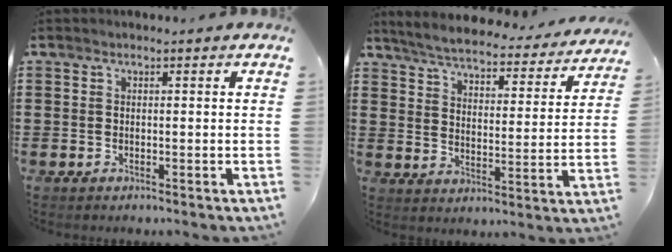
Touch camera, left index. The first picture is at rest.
{"total": 5.1, "force": [4.9, 0.1, 1.2], "torque": [-0.048, -0.035, 0.081]}